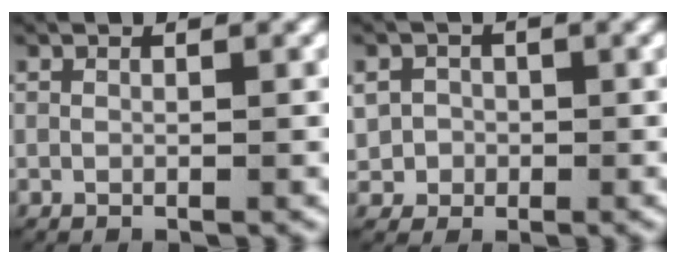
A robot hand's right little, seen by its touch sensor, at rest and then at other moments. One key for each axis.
{"total": 4.6, "fx": -0.3, "fy": 4.3, "fz": 1.4, "tx": -0.044, "ty": -0.015, "tz": -0.001}